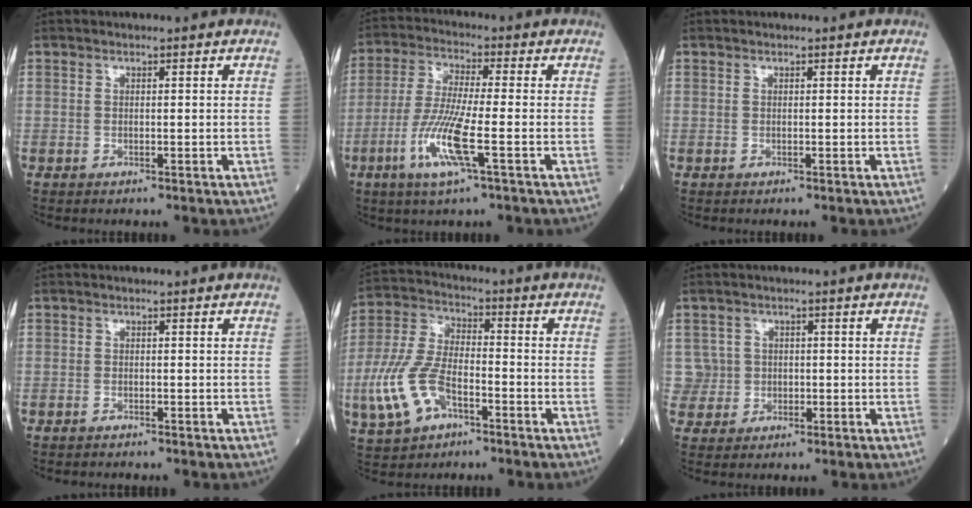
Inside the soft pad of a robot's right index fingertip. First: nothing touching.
{"total": 9.8, "force": [-3.5, 0.3, 9.1], "torque": [-0.192, -0.015, -0.072]}
{"total": 0.0}
{"total": 0.8, "force": [-0.7, 0.2, 0.0], "torque": [-0.006, -0.001, -0.011]}
{"total": 11.6, "force": [-4.6, 5.9, 8.9], "torque": [-0.216, 0.004, -0.086]}
{"total": 3.6, "force": [0.1, 3.6, -0.5], "torque": [0.024, 0.012, 0.004]}